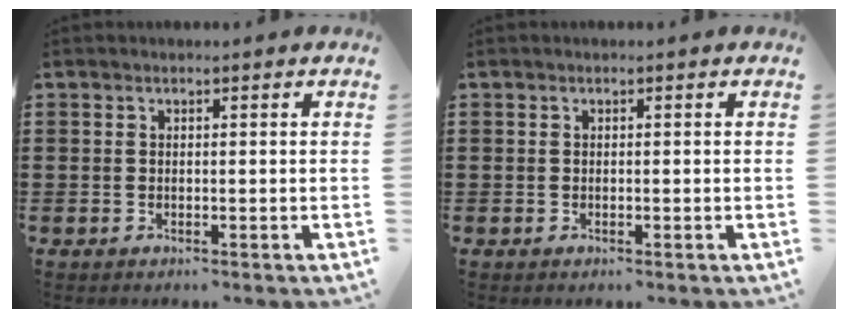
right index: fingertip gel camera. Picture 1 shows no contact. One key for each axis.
{"total": 0.0}